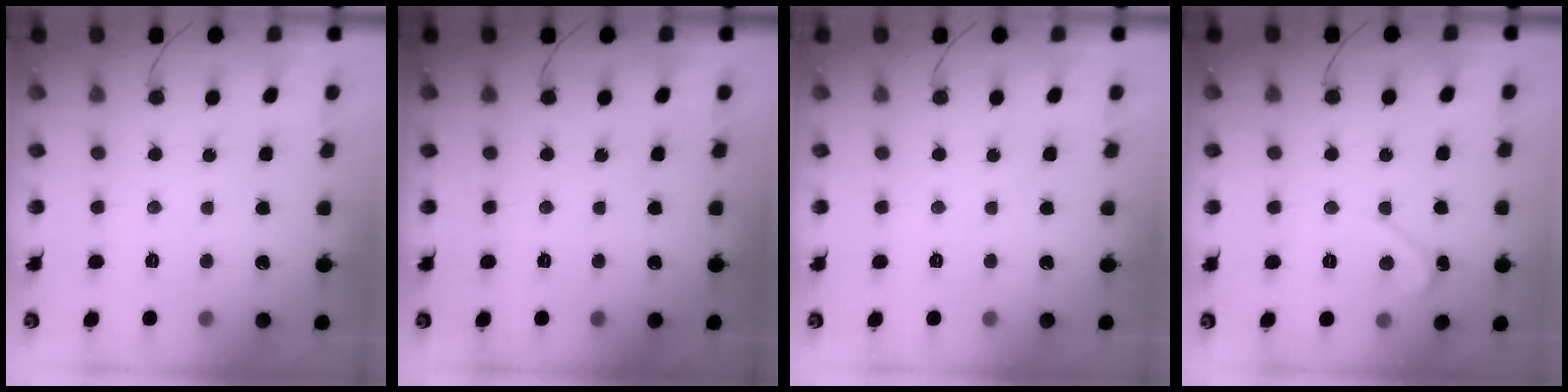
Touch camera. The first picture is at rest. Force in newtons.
{"total": 0.0}
{"total": 0.0}
{"total": 2.1, "press": 2.1, "slide": 0.2}